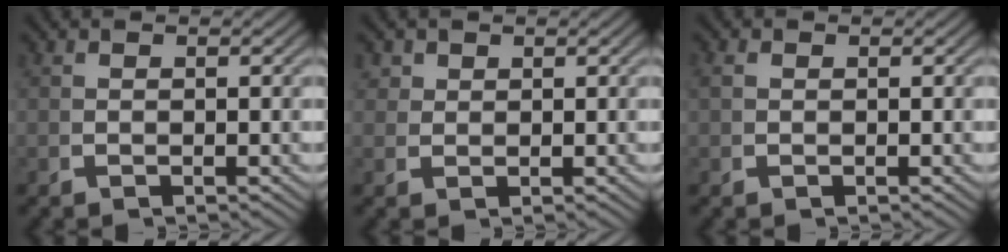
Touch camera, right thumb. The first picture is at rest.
{"total": 2.0, "force": [1.5, 1.2, 0.6], "torque": [-0.014, -0.003, 0.033]}
{"total": 0.8, "force": [0.3, 0.6, 0.3], "torque": [-0.011, -0.006, 0.012]}